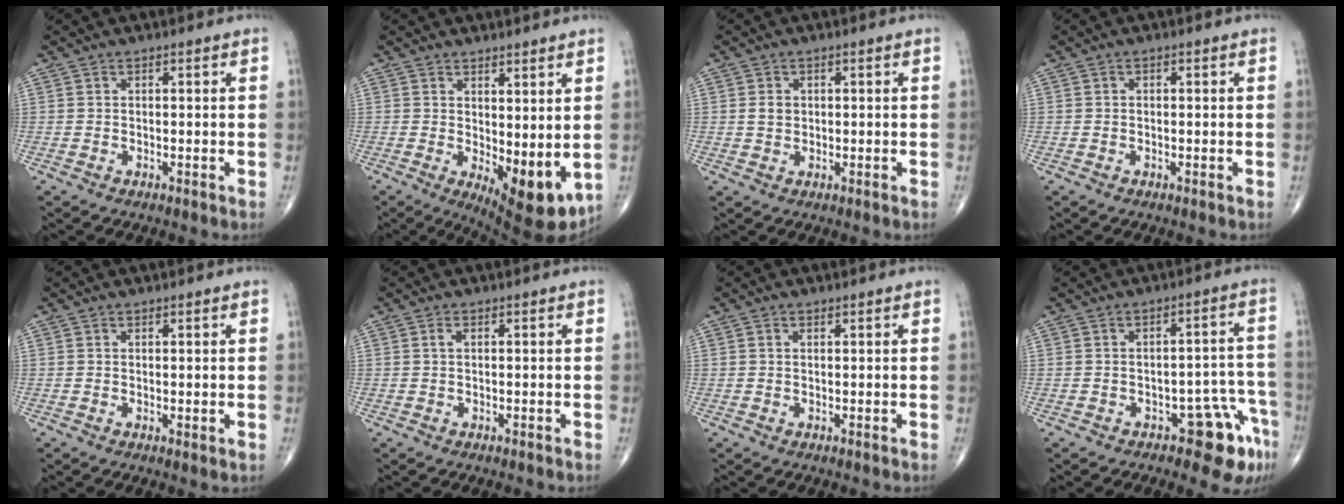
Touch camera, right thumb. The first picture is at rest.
{"total": 9.9, "force": [-0.3, 4.1, 9.1], "torque": [-0.115, -0.026, 0.012]}
{"total": 2.1, "force": [0.3, 1.8, 1.2], "torque": [-0.014, 0.002, 0.008]}
{"total": 0.0}
{"total": 0.8, "force": [0.3, 0.2, 0.8], "torque": [-0.018, -0.006, 0.004]}
{"total": 0.9, "force": [0.2, 0.4, 0.7], "torque": [-0.013, 0.001, 0.001]}
{"total": 0.7, "force": [0.3, 0.4, 0.4], "torque": [-0.009, -0.001, 0.005]}
{"total": 8.7, "force": [-5.2, 3.9, 5.8], "torque": [-0.037, 0.044, -0.061]}